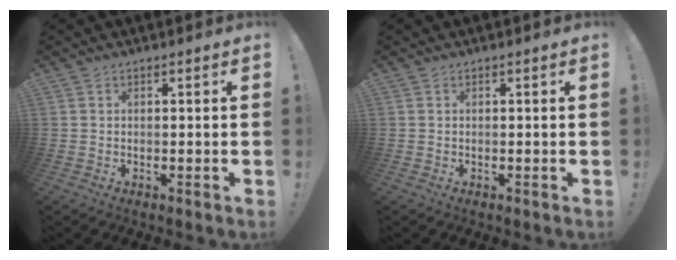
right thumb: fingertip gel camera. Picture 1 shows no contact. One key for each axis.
{"total": 0.0}